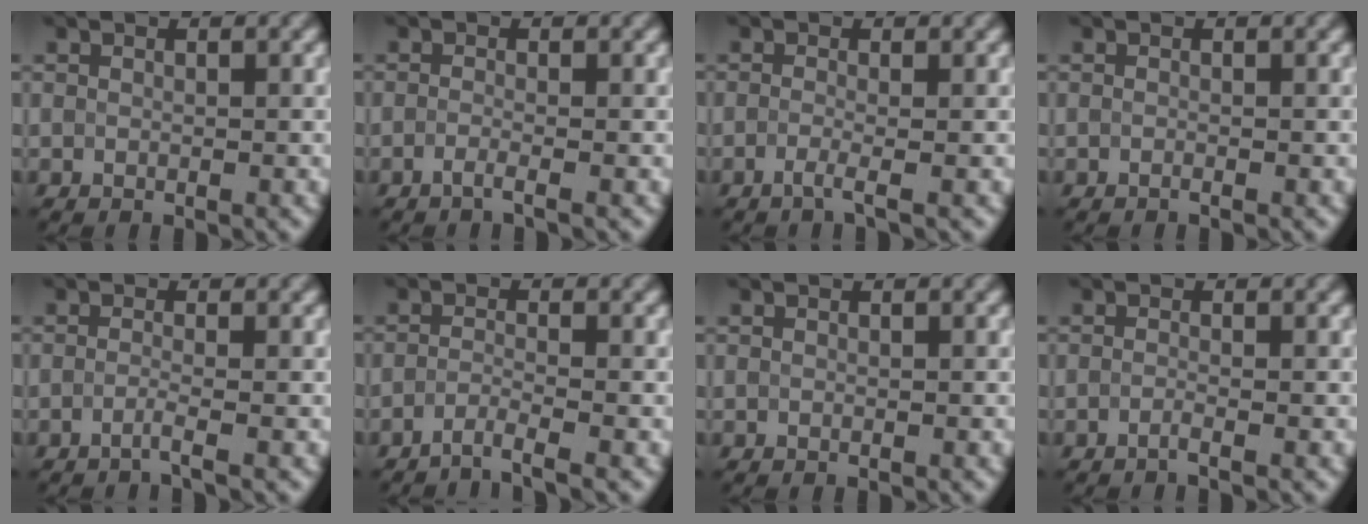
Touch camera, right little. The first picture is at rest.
{"total": 1.4, "force": [-1.4, -0.2, 0.2], "torque": [-0.003, -0.005, -0.026]}
{"total": 1.4, "force": [-1.3, -0.1, 0.6], "torque": [-0.012, -0.006, -0.024]}
{"total": 0.7, "force": [-0.7, 0.0, 0.1], "torque": [0.001, -0.010, -0.011]}
{"total": 1.5, "force": [-1.4, -0.3, 0.2], "torque": [-0.002, -0.002, -0.030]}
{"total": 2.3, "force": [-2.2, -0.4, 0.1], "torque": [0.000, 0.000, -0.048]}
{"total": 0.0}
{"total": 1.2, "force": [-1.2, -0.3, -0.1], "torque": [0.003, -0.004, -0.020]}